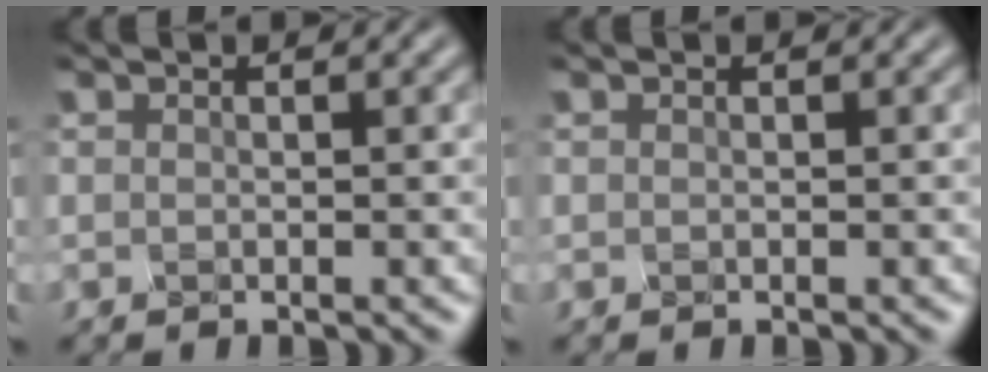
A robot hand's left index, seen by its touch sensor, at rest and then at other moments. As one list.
[{"total": 0.0}]